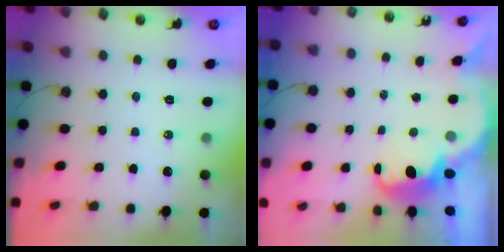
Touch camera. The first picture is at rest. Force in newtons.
{"total": 3.8, "press": 3.7, "slide": 0.4}